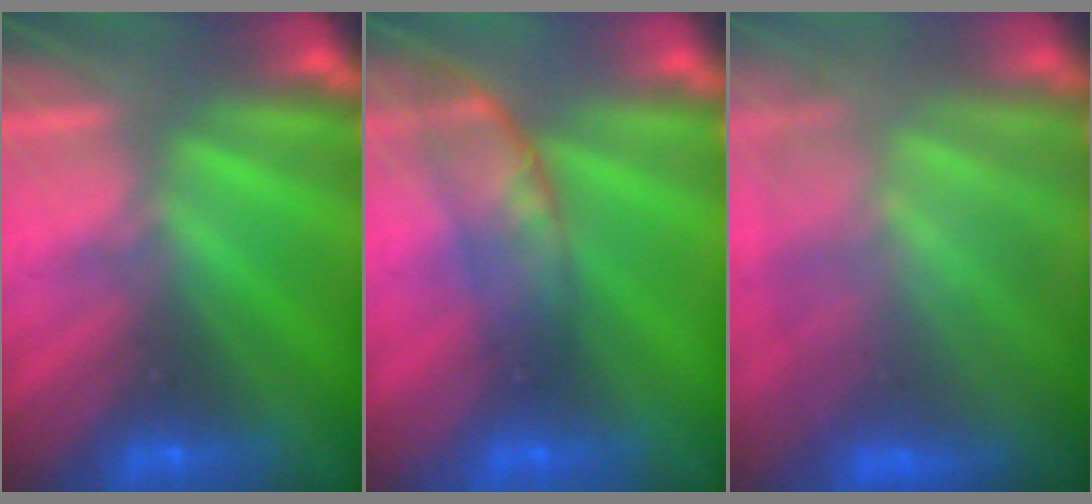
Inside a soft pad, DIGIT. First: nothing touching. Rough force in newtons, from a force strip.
{"total": 2.6}
{"total": 11.6}